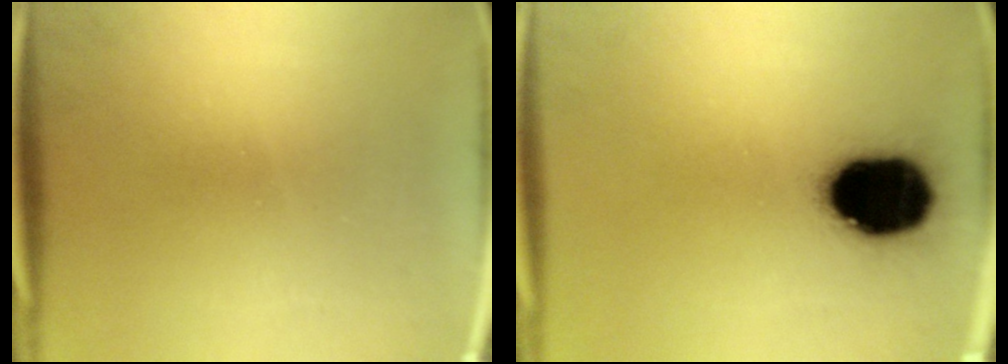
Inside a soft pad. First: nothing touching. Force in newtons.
{"total": 19.2}